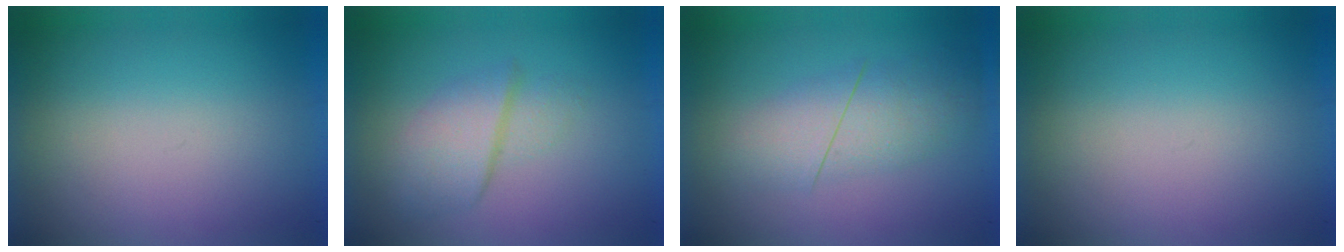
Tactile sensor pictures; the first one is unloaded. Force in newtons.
{"total": 2.7}
{"total": 2.8}
{"total": 0.0}